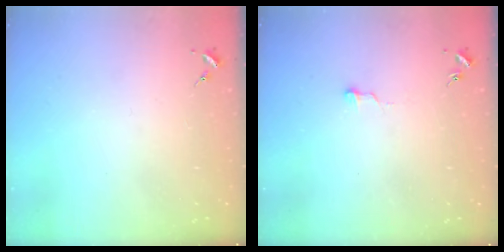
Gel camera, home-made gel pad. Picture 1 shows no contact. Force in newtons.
{"total": 3.9, "press": 3.9, "slide": 0.3}